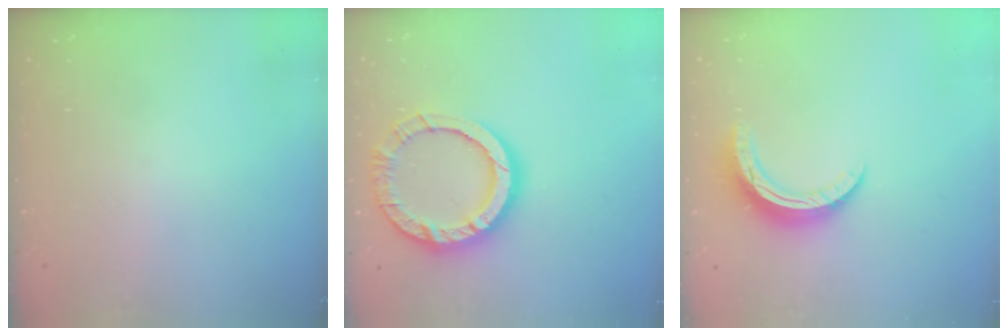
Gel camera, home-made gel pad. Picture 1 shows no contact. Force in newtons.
{"total": 16.2, "press": 16.2, "slide": 1.4}
{"total": 9.9, "press": 9.9, "slide": 0.2}